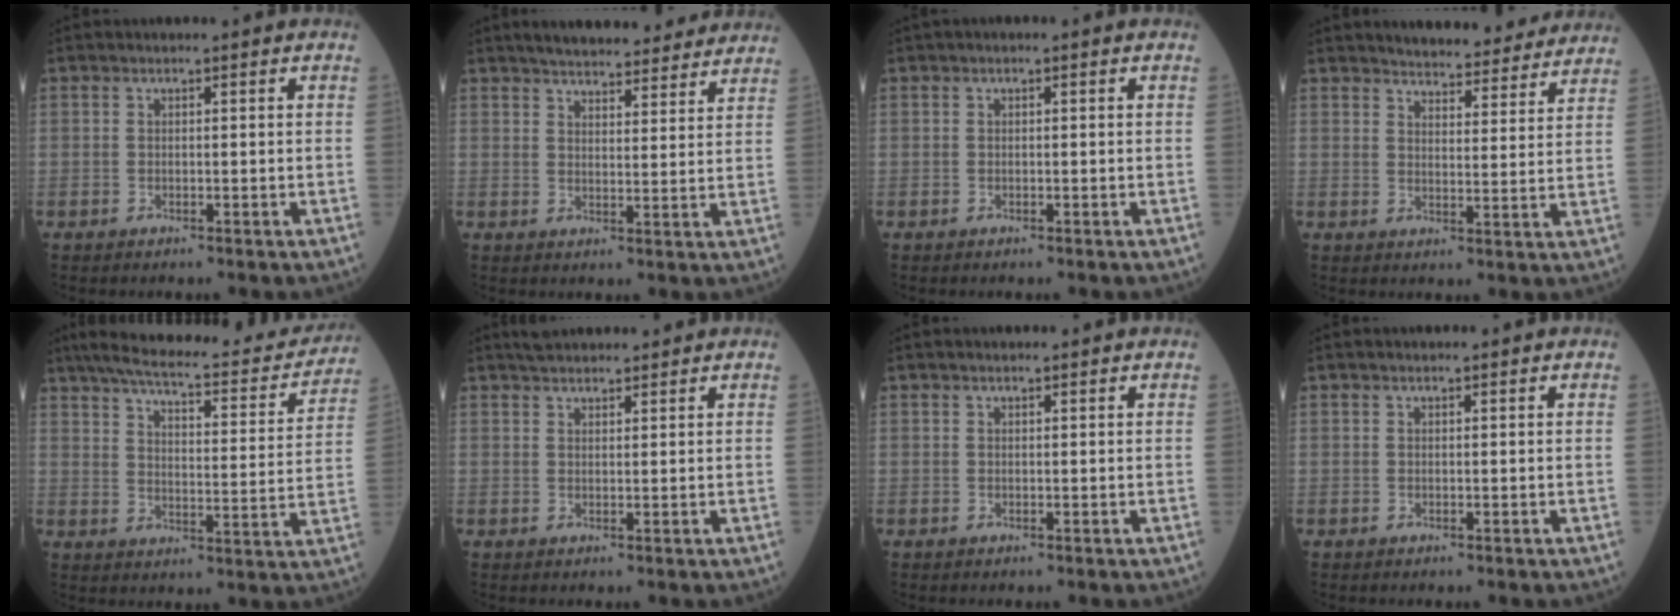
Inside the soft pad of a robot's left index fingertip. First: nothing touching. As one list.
[{"total": 16.6, "force": [15.0, 3.3, 6.2], "torque": [-0.072, 0.023, 0.194]}, {"total": 0.0}, {"total": 14.9, "force": [14.0, 2.8, 4.3], "torque": [-0.036, -0.011, 0.163]}, {"total": 23.1, "force": [19.9, 5.1, 10.5], "torque": [-0.156, -0.006, 0.251]}, {"total": 4.9, "force": [4.5, 1.0, 1.7], "torque": [-0.022, 0.032, 0.074]}, {"total": 2.3, "force": [2.1, 0.2, 0.8], "torque": [-0.007, 0.017, 0.025]}, {"total": 1.6, "force": [1.4, 0.2, 0.6], "torque": [-0.006, 0.016, 0.018]}]